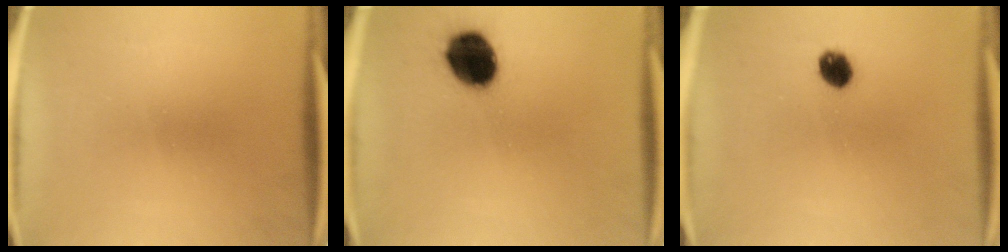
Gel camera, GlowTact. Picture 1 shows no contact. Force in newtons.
{"total": 13.2}
{"total": 4.2}